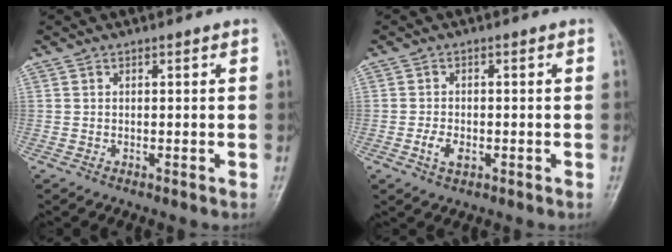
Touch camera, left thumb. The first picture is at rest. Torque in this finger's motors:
{"motor_torque": [-0.21, 0.20, 0.07, -0.05, 0.00]}